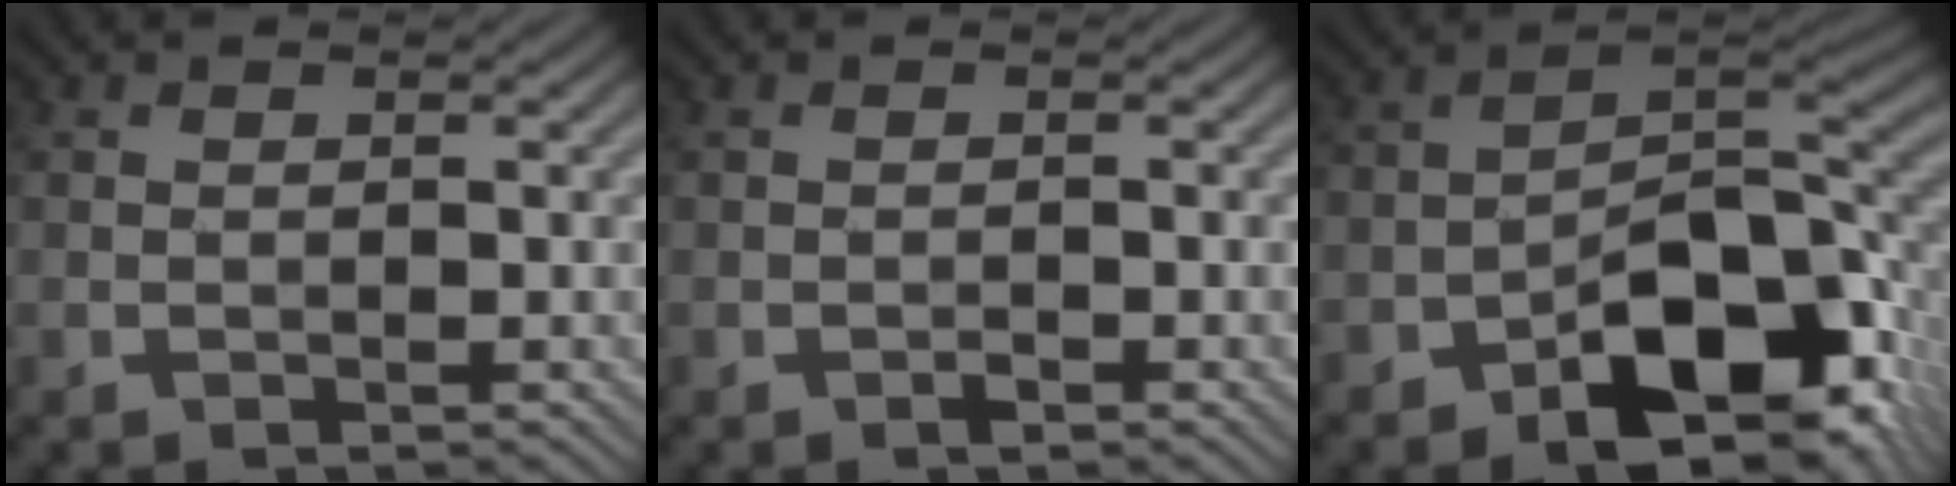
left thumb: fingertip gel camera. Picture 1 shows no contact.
{"total": 0.7, "force": [-0.6, 0.2, 0.2], "torque": [-0.001, 0.002, -0.010]}
{"total": 14.4, "force": [-7.7, 7.2, 9.8], "torque": [-0.131, -0.011, -0.134]}